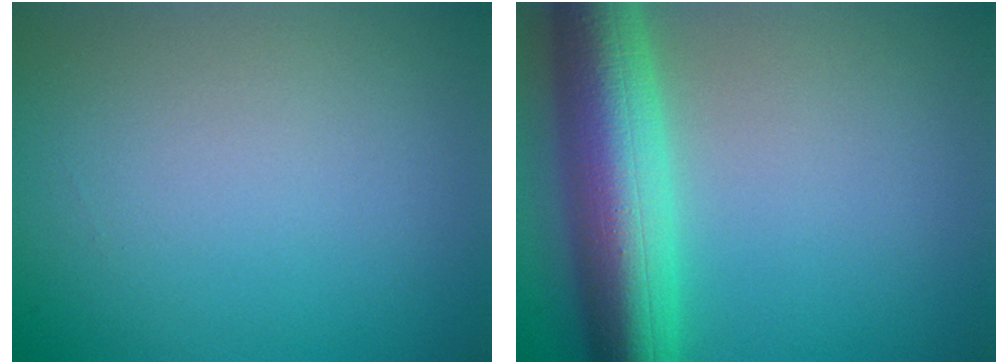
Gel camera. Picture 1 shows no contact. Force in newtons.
{"total": 9.9, "press": 9.9, "slide": 0.2}